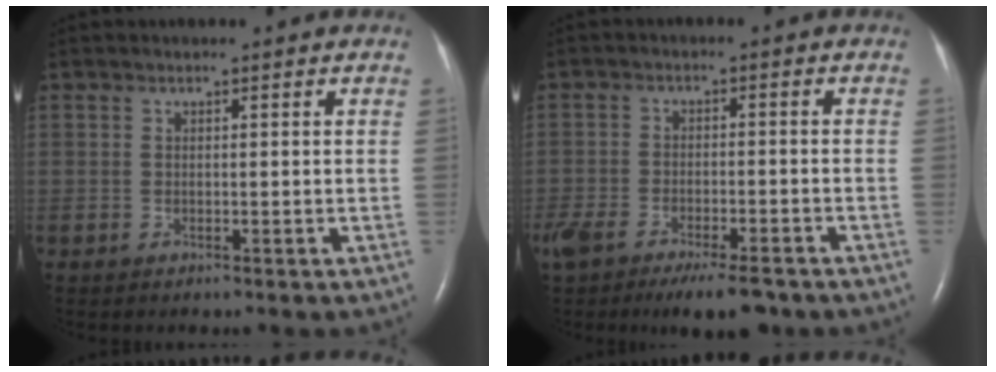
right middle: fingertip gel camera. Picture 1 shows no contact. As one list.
[{"total": 12.1, "force": [-8.8, 3.9, 7.3], "torque": [-0.145, -0.015, -0.140]}]